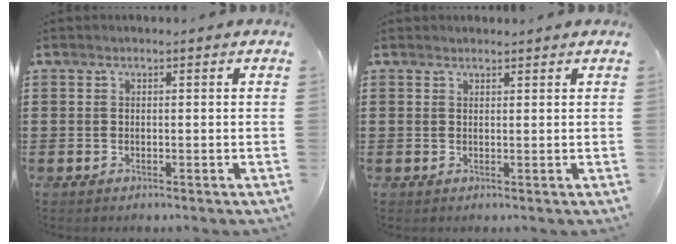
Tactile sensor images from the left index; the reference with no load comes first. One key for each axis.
{"total": 1.2, "fx": 1.1, "fy": 0.3, "fz": 0.0, "tx": -0.002, "ty": 0.001, "tz": 0.022}